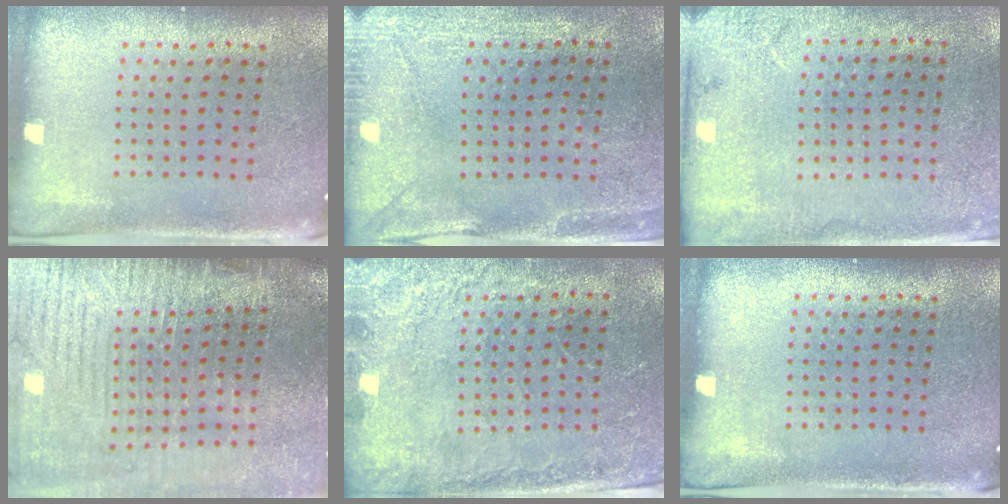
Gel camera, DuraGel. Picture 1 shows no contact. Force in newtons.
{"total": 3.0, "press": 2.8, "slide": 1.0}
{"total": 2.7, "press": 2.2, "slide": 1.6}
{"total": 4.4, "press": 3.8, "slide": 2.2}
{"total": 2.5, "press": 2.4, "slide": 0.9}
{"total": 0.0}